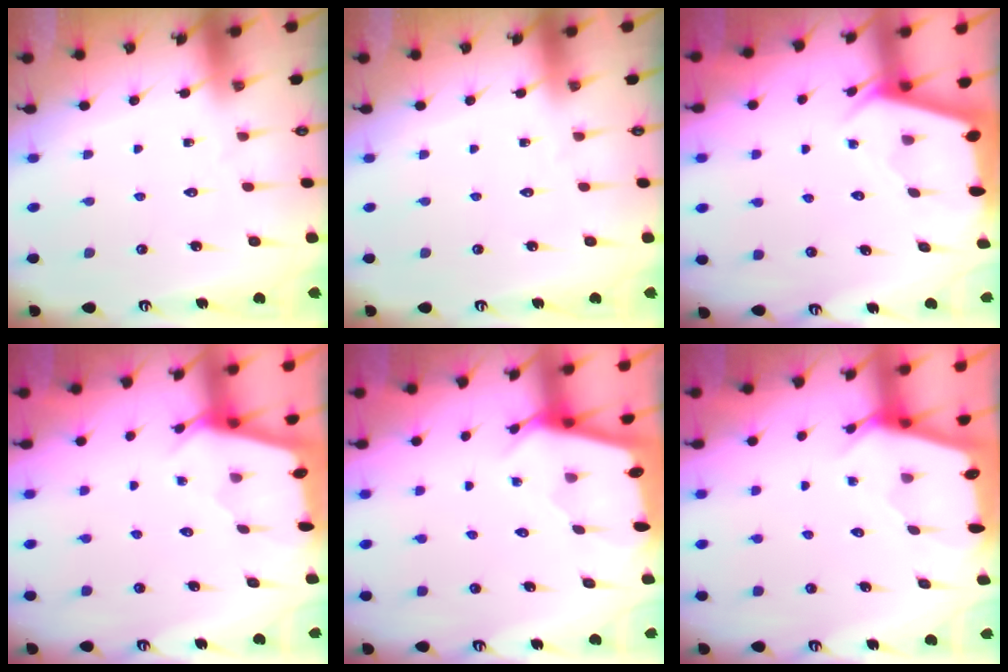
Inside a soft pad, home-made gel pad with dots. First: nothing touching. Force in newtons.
{"total": 0.0}
{"total": 2.4, "press": 2.4, "slide": 0.3}
{"total": 2.3, "press": 2.3, "slide": 0.3}
{"total": 2.1, "press": 2.1, "slide": 0.1}
{"total": 2.3, "press": 2.3, "slide": 0.3}